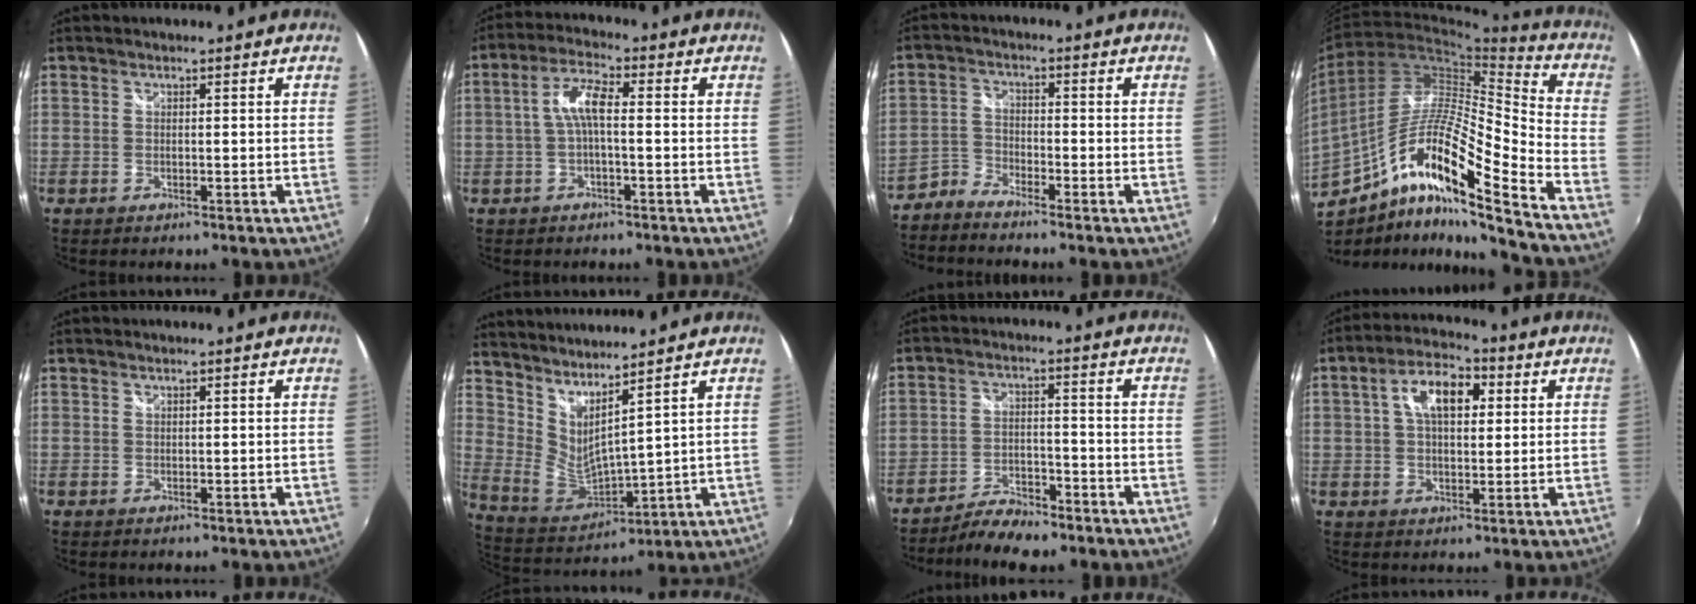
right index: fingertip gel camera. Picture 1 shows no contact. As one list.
[{"total": 5.3, "force": [-0.5, 1.2, 5.1], "torque": [-0.107, 0.014, -0.011]}, {"total": 3.4, "force": [-3.2, 0.9, 0.2], "torque": [-0.003, 0.002, -0.072]}, {"total": 19.3, "force": [-10.2, 2.3, 16.3], "torque": [-0.280, -0.007, -0.194]}, {"total": 0.5, "force": [0.5, 0.0, -0.1], "torque": [0.004, 0.004, 0.009]}, {"total": 1.1, "force": [1.0, 0.0, 0.4], "torque": [-0.006, 0.000, 0.019]}, {"total": 7.2, "force": [-6.3, 2.2, 2.9], "torque": [-0.072, 0.000, -0.107]}, {"total": 9.5, "force": [2.6, 5.1, 7.5], "torque": [-0.133, 0.026, 0.041]}]